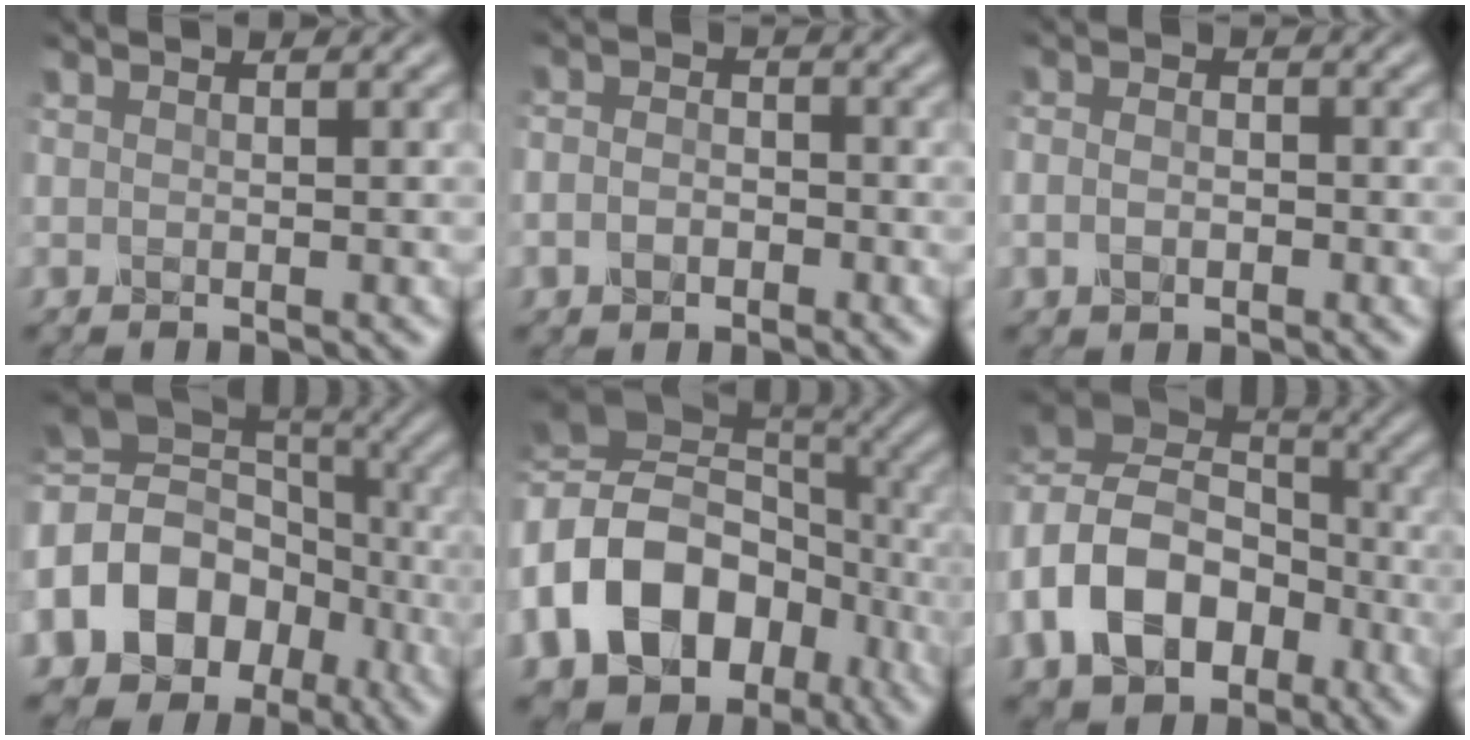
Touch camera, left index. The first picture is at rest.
{"total": 2.1, "force": [-0.9, 1.6, 1.1], "torque": [-0.021, 0.004, -0.023]}
{"total": 1.9, "force": [-0.5, 1.3, 1.2], "torque": [-0.017, 0.002, -0.018]}
{"total": 14.2, "force": [-4.4, 11.8, 6.5], "torque": [-0.151, 0.007, -0.096]}
{"total": 16.9, "force": [-4.5, 12.8, 10.0], "torque": [-0.209, -0.011, -0.085]}
{"total": 11.1, "force": [-3.4, 8.3, 6.6], "torque": [-0.138, 0.005, -0.074]}